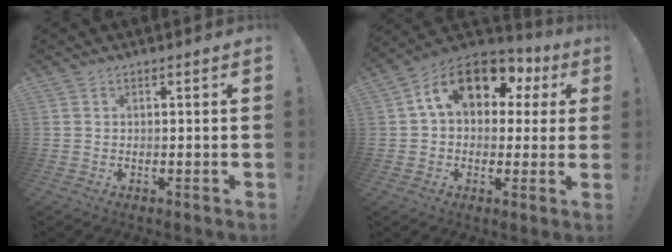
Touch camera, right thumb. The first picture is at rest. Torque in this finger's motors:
{"motor_torque": [2.09, 2.44, 1.26, 0.19, 0.12]}